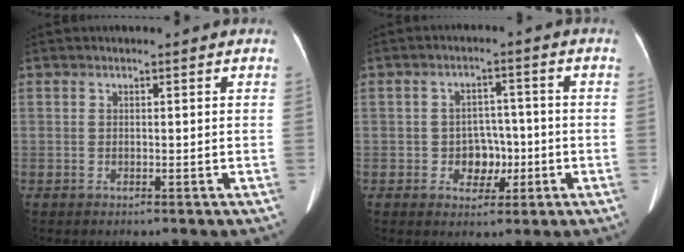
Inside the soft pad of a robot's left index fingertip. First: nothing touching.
{"total": 4.8, "force": [-1.3, 3.7, 2.8], "torque": [-0.047, 0.012, -0.015]}